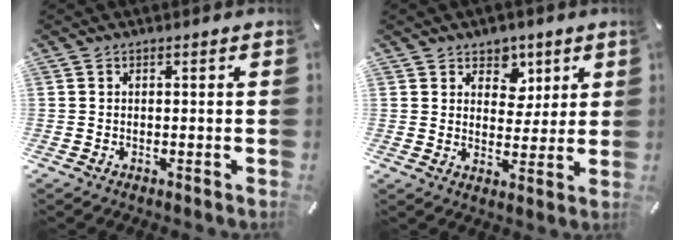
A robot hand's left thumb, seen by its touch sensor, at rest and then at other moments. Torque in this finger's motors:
{"motor_torque": [0.47, -0.06, 0.01, -0.16, 0.06]}